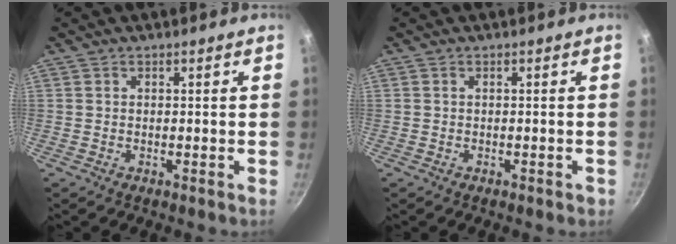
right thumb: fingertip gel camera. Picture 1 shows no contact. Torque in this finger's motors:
{"motor_torque": [-0.10, 0.13, -0.14, 0.05, 0.00]}